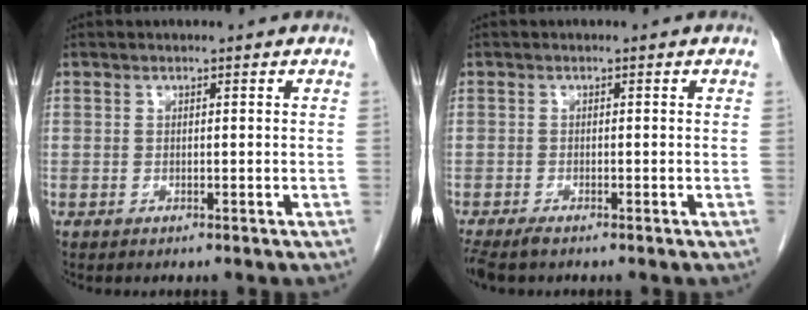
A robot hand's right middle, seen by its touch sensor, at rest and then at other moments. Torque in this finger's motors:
{"motor_torque": [0.47, -0.26, 0.00, 0.01]}